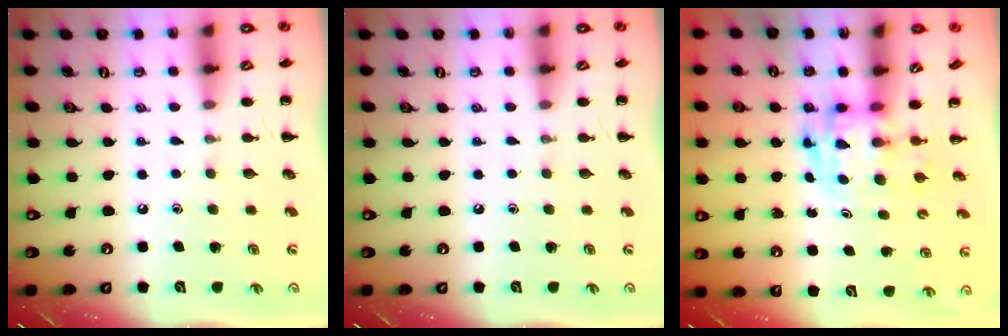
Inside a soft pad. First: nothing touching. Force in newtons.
{"total": 0.0}
{"total": 3.5, "press": 3.4, "slide": 0.6}